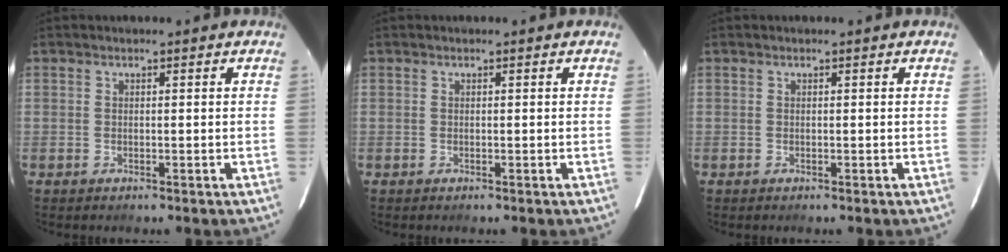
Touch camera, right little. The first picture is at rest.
{"total": 0.0}
{"total": 0.0}